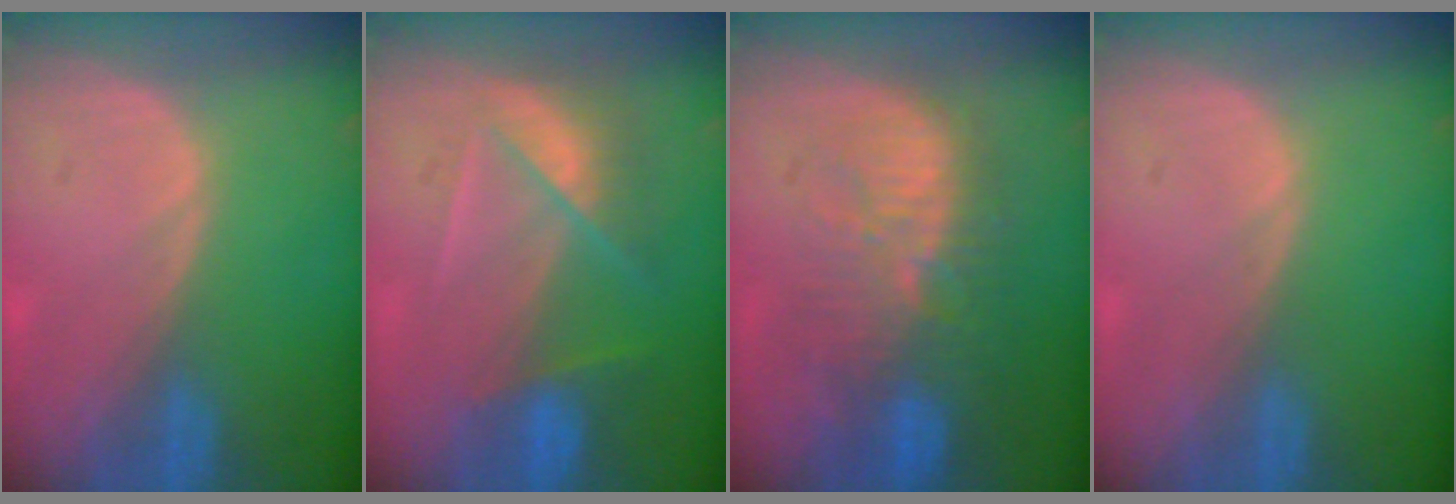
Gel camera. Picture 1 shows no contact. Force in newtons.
{"total": 7.4, "press": 6.5, "slide": 3.5}
{"total": 11.1, "press": 10.0, "slide": 4.6}
{"total": 0.0}